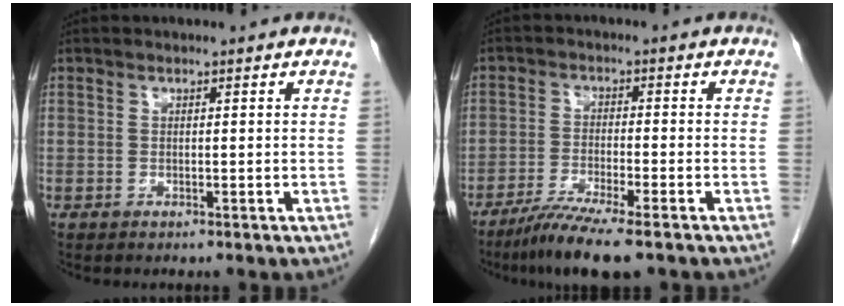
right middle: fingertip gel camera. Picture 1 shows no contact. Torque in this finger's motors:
{"motor_torque": [0.95, -0.78, 0.23, 0.08]}